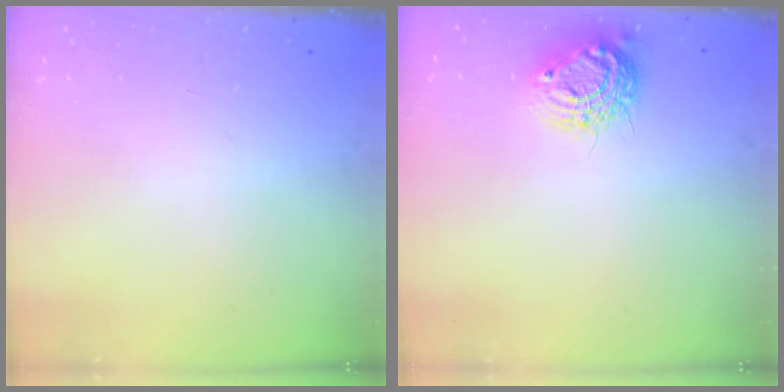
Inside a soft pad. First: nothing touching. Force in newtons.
{"total": 12.1, "press": 12.0, "slide": 0.9}